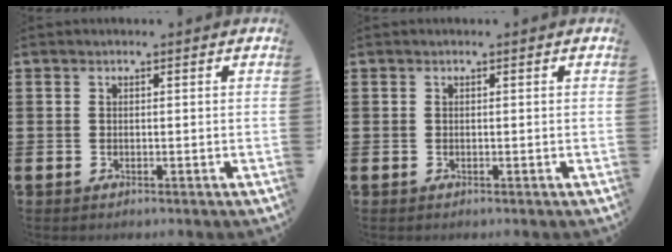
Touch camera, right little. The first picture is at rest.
{"total": 0.0}